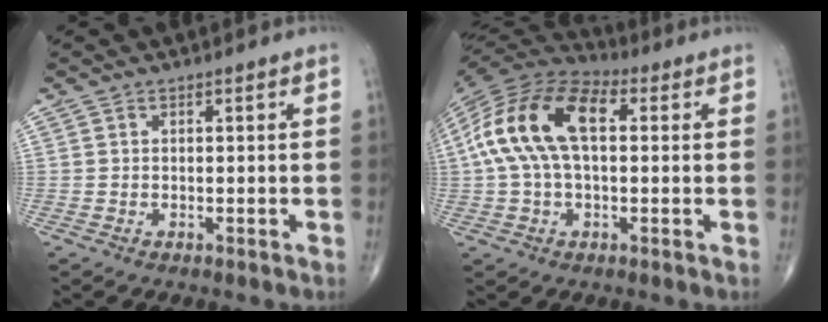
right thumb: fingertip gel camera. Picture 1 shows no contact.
{"total": 17.5, "force": [2.7, 9.6, 14.3], "torque": [-0.282, 0.038, 0.039]}